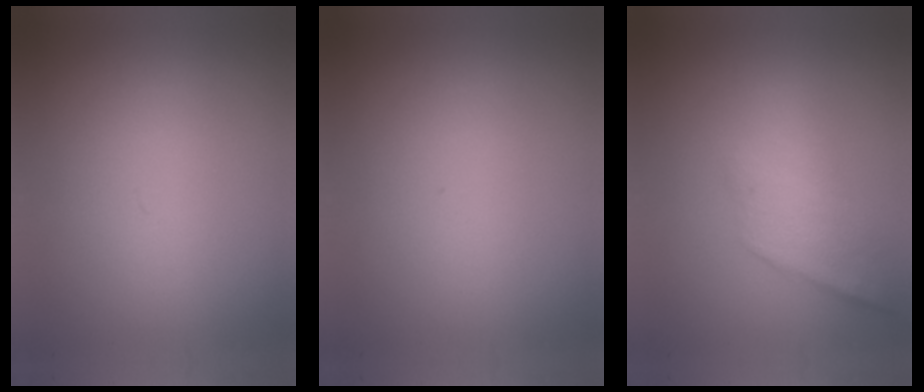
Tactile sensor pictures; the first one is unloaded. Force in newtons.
{"total": 0.0}
{"total": 2.2}